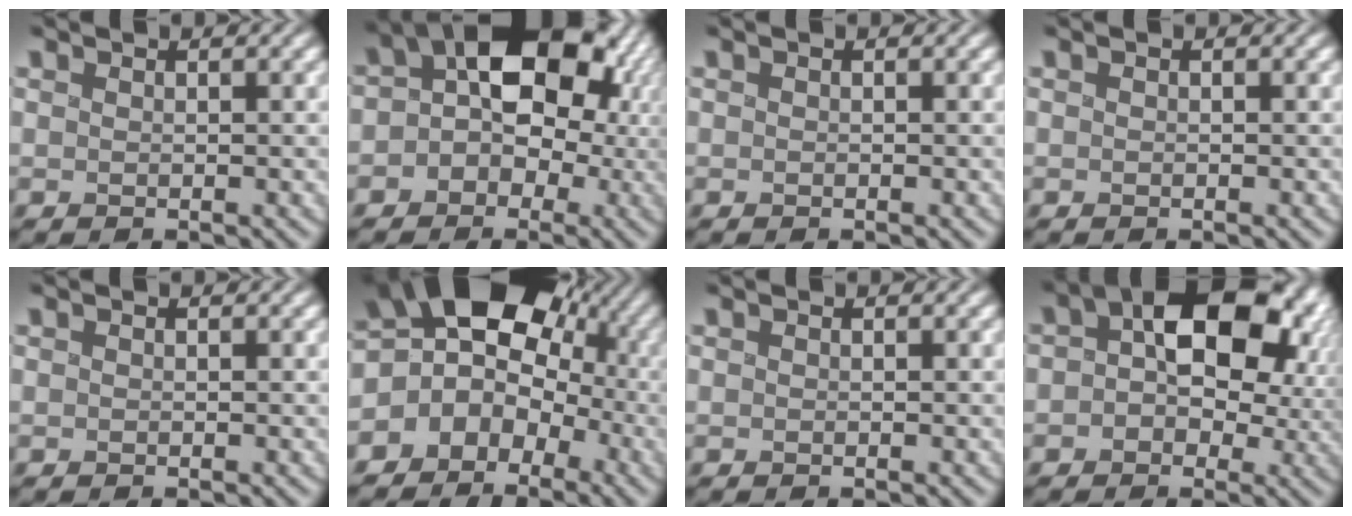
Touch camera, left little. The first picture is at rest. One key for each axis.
{"total": 12.3, "fx": 0.7, "fy": 9.2, "fz": 8.2, "tx": -0.087, "ty": 0.002, "tz": -0.012}
{"total": 0.0}
{"total": 0.0}
{"total": 0.0}
{"total": 15.2, "fx": 0.9, "fy": 12.8, "fz": 8.2, "tx": -0.133, "ty": 0.043, "tz": -0.027}
{"total": 0.0}
{"total": 12.5, "fx": 2.3, "fy": 7.8, "fz": 9.5, "tx": -0.139, "ty": 0.004, "tz": 0.030}